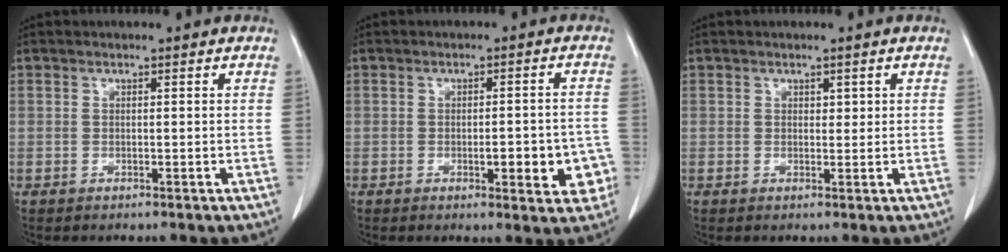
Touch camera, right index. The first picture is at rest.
{"total": 7.1, "force": [-2.2, 2.1, 6.4], "torque": [-0.074, 0.007, -0.024]}
{"total": 1.0, "force": [0.5, 0.7, 0.6], "torque": [-0.002, -0.002, 0.007]}